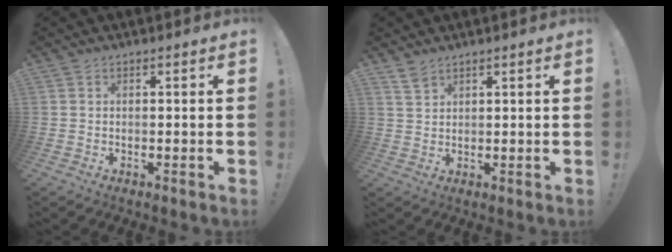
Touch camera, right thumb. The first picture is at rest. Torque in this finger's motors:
{"motor_torque": [-0.23, -0.10, -0.27, 0.23, 0.02]}